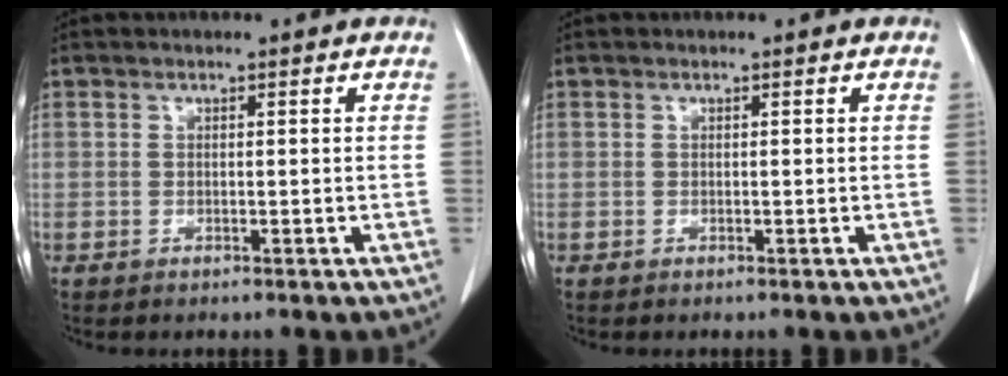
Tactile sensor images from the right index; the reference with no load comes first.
{"total": 0.0}